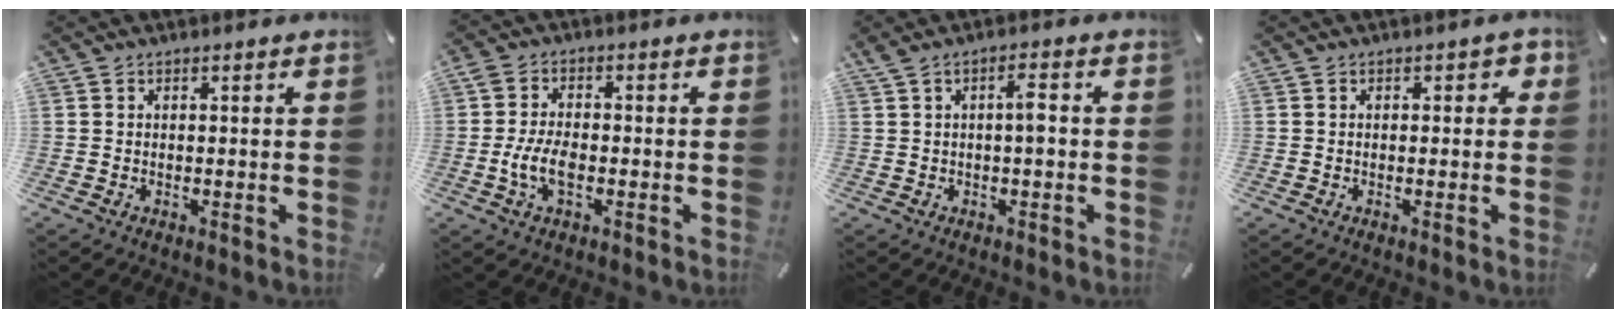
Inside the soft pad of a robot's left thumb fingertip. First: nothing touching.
{"total": 6.8, "force": [-1.5, 3.7, 5.5], "torque": [-0.116, 0.004, -0.028]}
{"total": 4.1, "force": [0.0, 1.2, 3.9], "torque": [-0.074, 0.010, -0.002]}
{"total": 1.4, "force": [-0.1, 1.0, 1.0], "torque": [-0.011, 0.004, -0.004]}